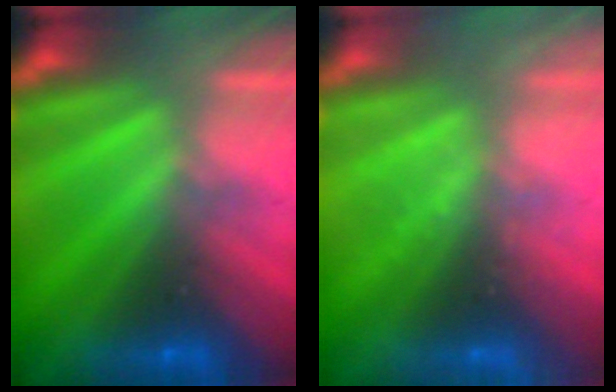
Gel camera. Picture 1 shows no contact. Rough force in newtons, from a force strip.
{"total": 2.3}